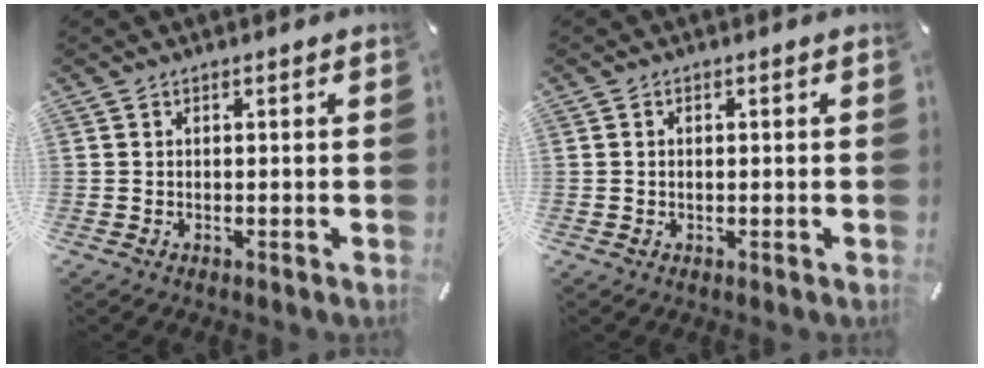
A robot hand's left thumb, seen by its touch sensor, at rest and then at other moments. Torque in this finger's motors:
{"motor_torque": [-0.22, -0.26, -0.09, -0.04, -0.09]}